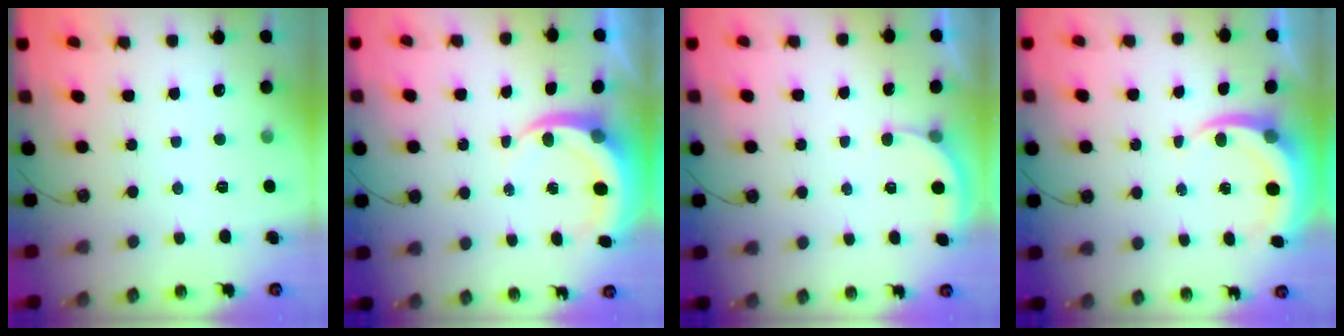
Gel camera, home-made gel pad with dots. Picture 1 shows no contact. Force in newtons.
{"total": 6.5, "press": 6.4, "slide": 0.8}
{"total": 2.7, "press": 2.7, "slide": 0.5}
{"total": 7.0, "press": 7.0, "slide": 0.6}